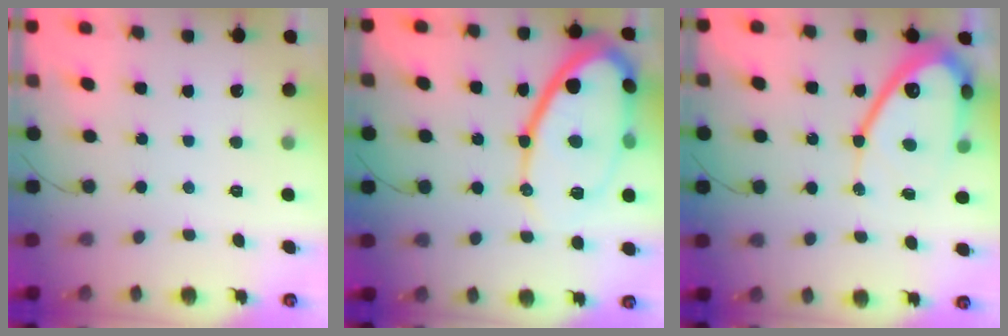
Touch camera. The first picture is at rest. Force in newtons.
{"total": 20.7, "press": 20.5, "slide": 2.1}
{"total": 16.0, "press": 16.0, "slide": 1.4}